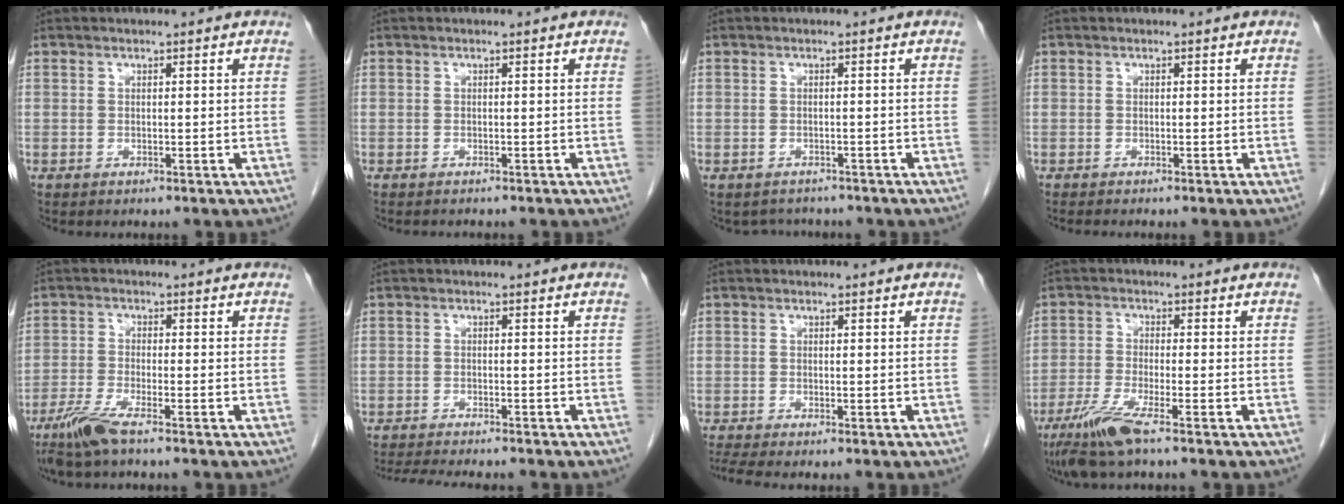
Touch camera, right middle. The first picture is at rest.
{"total": 2.3, "force": [-2.0, 0.7, 0.9], "torque": [-0.013, -0.005, -0.020]}
{"total": 2.9, "force": [-2.5, 1.3, -0.1], "torque": [-0.004, 0.001, -0.036]}
{"total": 1.0, "force": [-0.9, -0.2, 0.5], "torque": [-0.007, 0.000, -0.014]}
{"total": 4.8, "force": [-3.6, 0.1, 3.2], "torque": [-0.076, -0.014, -0.075]}
{"total": 8.3, "force": [-7.5, 0.8, 3.6], "torque": [-0.054, -0.014, -0.112]}
{"total": 2.0, "force": [-1.7, -0.4, 1.0], "torque": [-0.026, -0.009, -0.036]}
{"total": 6.5, "force": [-4.2, 0.0, 4.9], "torque": [-0.105, -0.020, -0.085]}